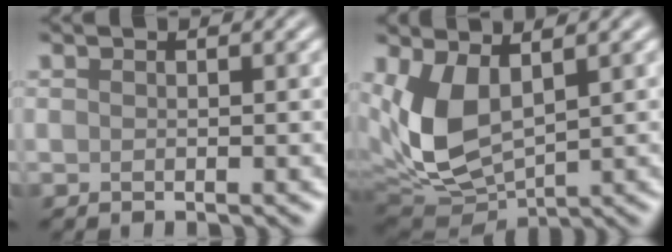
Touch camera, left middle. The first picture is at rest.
{"total": 7.1, "force": [1.6, 3.8, 5.7], "torque": [-0.138, -0.012, 0.033]}